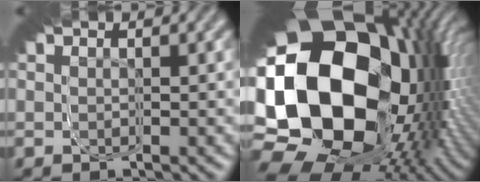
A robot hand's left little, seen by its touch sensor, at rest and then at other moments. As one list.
[{"total": 27.3, "force": [-0.9, 16.1, 22.0], "torque": [-0.313, -0.015, -0.010]}]